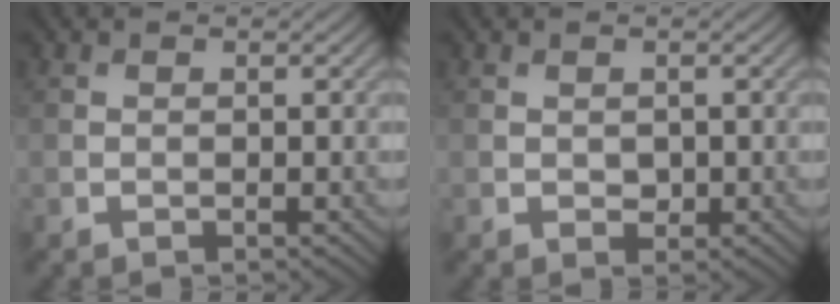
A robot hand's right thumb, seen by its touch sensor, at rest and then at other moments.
{"total": 1.1, "force": [0.0, 0.8, 0.7], "torque": [-0.013, -0.004, 0.004]}